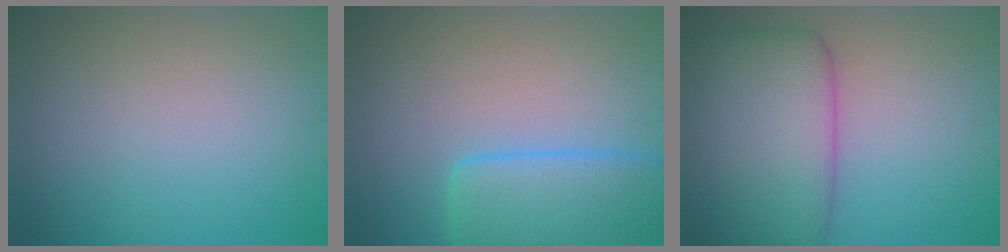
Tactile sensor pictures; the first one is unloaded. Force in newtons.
{"total": 7.0, "press": 7.0, "slide": 0.4}
{"total": 9.2, "press": 9.2, "slide": 0.1}